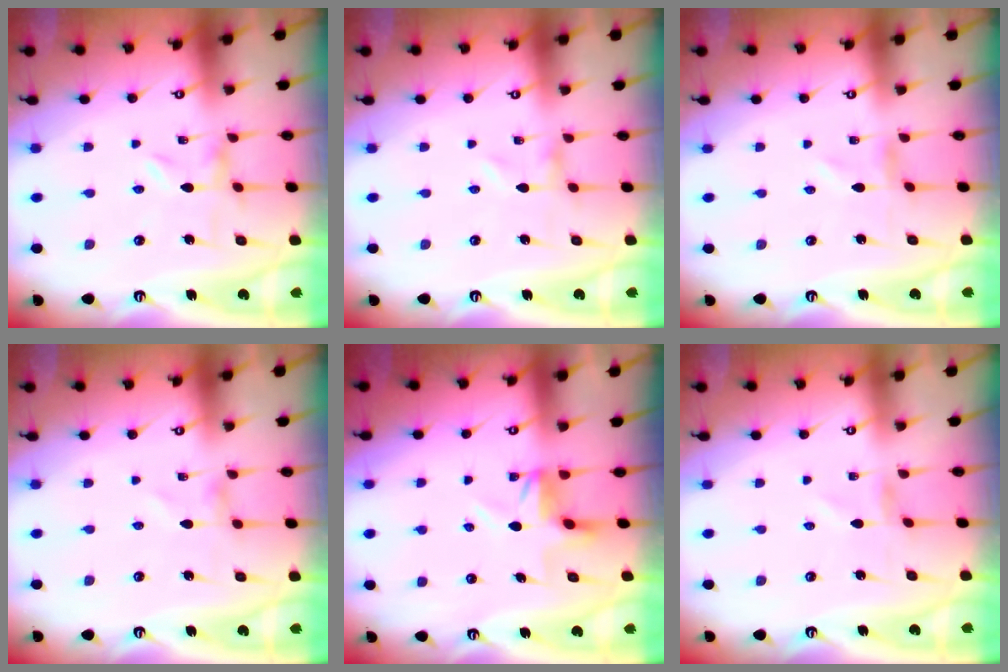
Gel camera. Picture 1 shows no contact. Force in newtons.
{"total": 0.0}
{"total": 0.6, "press": 0.6, "slide": 0.2}
{"total": 0.0}
{"total": 4.4, "press": 4.4, "slide": 0.5}
{"total": 0.0}